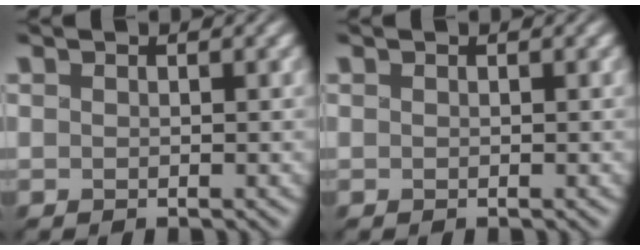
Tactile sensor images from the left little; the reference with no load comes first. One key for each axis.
{"total": 0.0}